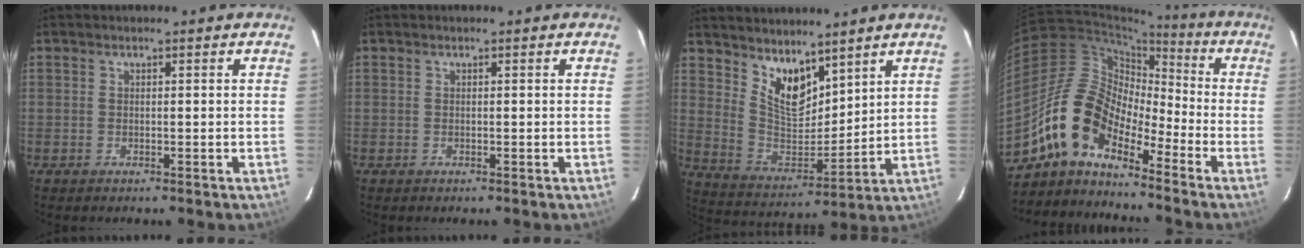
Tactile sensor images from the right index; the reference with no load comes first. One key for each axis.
{"total": 0.0}
{"total": 10.5, "fx": 7.4, "fy": 4.8, "fz": 5.7, "tx": -0.099, "ty": -0.009, "tz": 0.150}
{"total": 12.3, "fx": -8.7, "fy": 5.7, "fz": 6.6, "tx": -0.111, "ty": 0.019, "tz": -0.182}